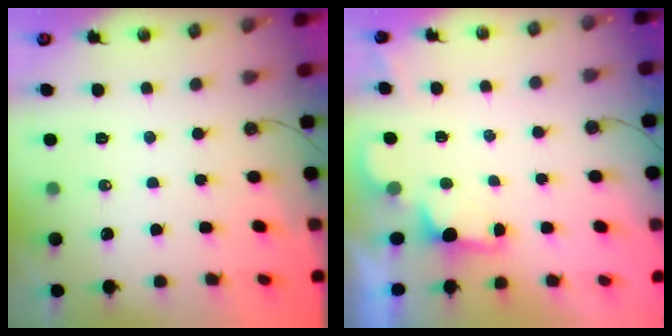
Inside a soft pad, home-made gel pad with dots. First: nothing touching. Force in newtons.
{"total": 2.0, "press": 1.8, "slide": 0.8}